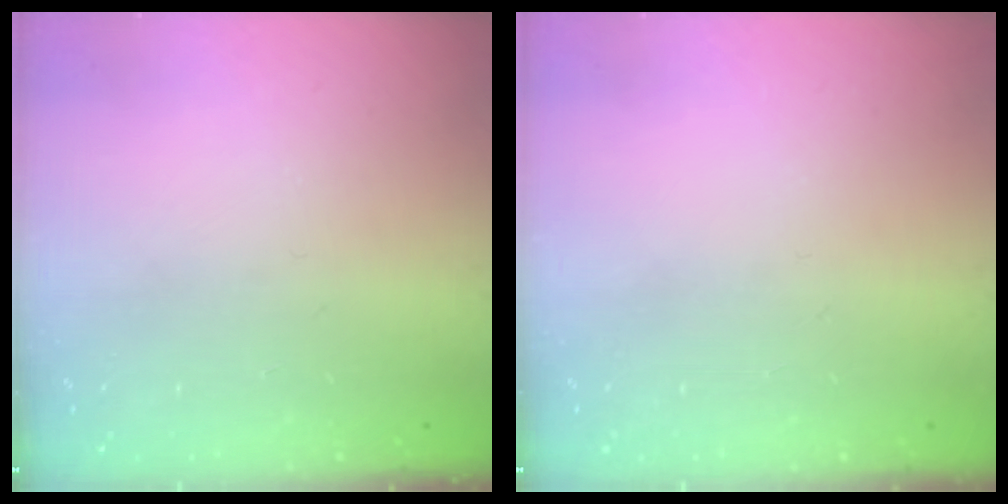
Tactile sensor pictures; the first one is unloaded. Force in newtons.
{"total": 0.0}